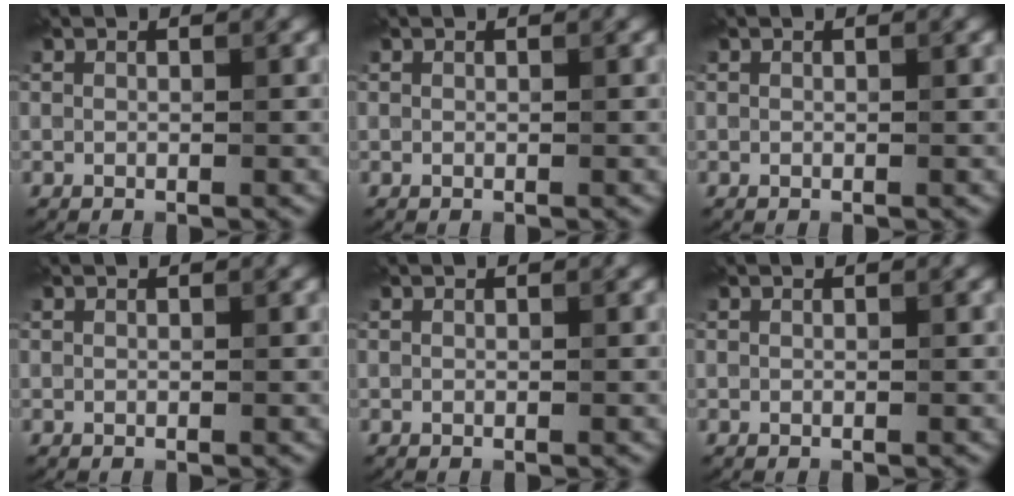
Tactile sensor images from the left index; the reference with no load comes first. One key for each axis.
{"total": 0.0}
{"total": 0.0}
{"total": 0.0}
{"total": 0.0}
{"total": 0.0}